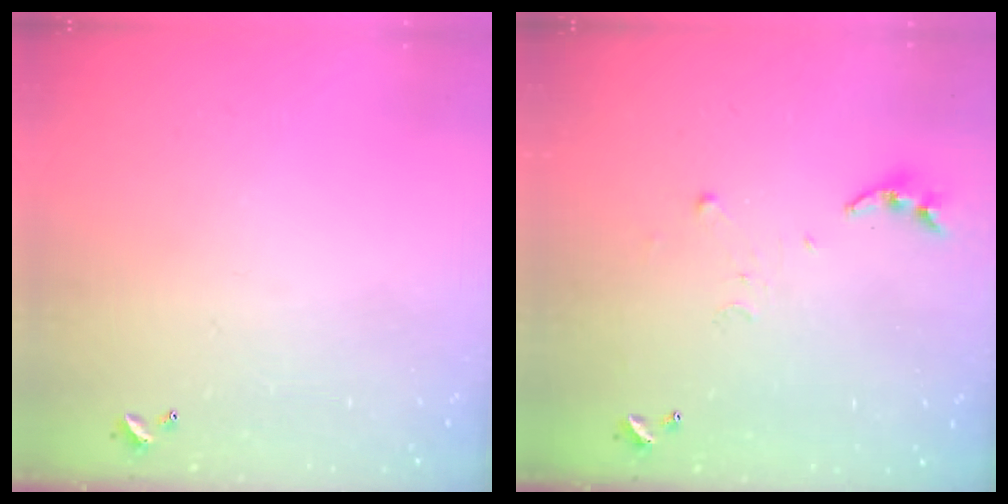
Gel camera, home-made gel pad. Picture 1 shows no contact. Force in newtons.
{"total": 4.9, "press": 4.8, "slide": 0.5}